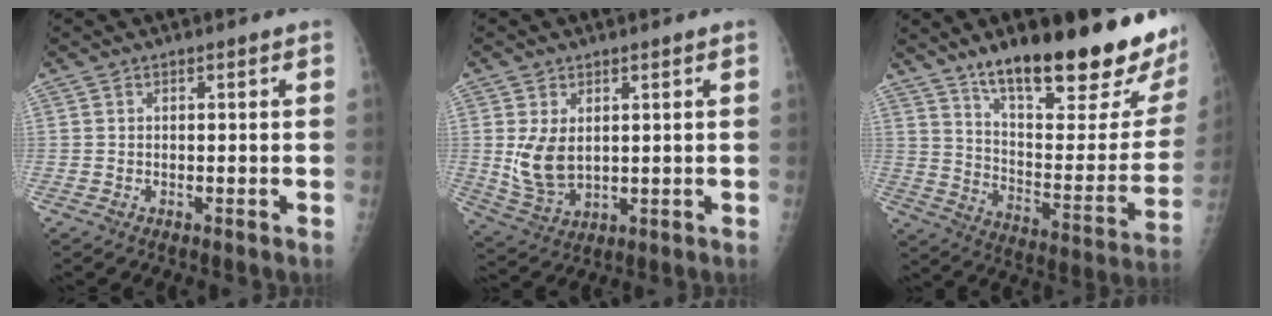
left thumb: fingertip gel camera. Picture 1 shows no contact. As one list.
[{"total": 7.6, "force": [1.3, 5.0, 5.7], "torque": [-0.098, -0.017, 0.042]}, {"total": 28.1, "force": [19.9, 6.6, 18.8], "torque": [-0.235, -0.101, 0.297]}]